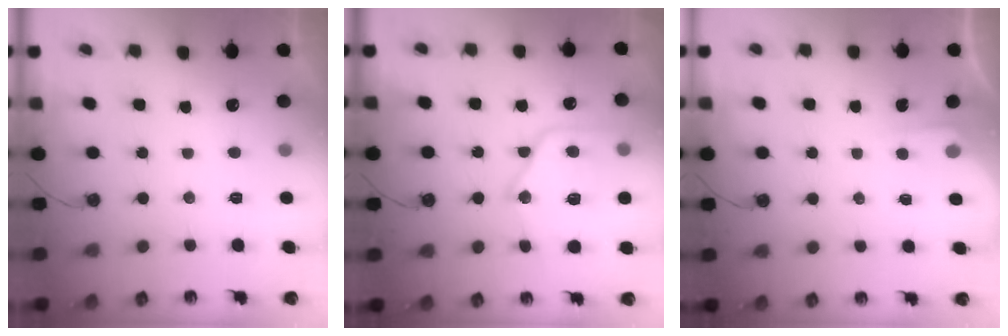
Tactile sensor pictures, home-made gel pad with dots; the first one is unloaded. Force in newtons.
{"total": 17.2, "press": 17.1, "slide": 1.9}
{"total": 3.0, "press": 2.9, "slide": 0.5}